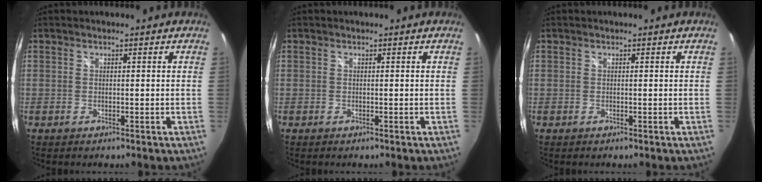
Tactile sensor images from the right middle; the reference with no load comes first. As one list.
[{"total": 0.0}, {"total": 0.0}]